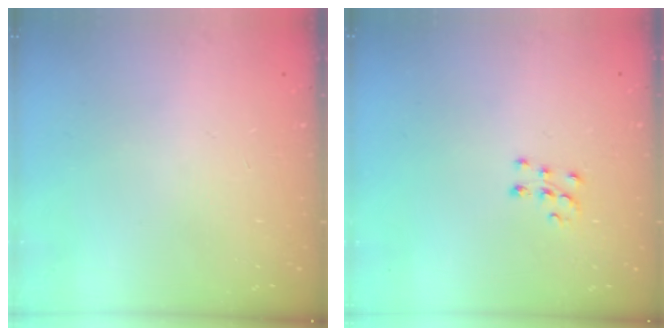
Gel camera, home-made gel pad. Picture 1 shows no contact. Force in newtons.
{"total": 7.6, "press": 7.6, "slide": 0.5}